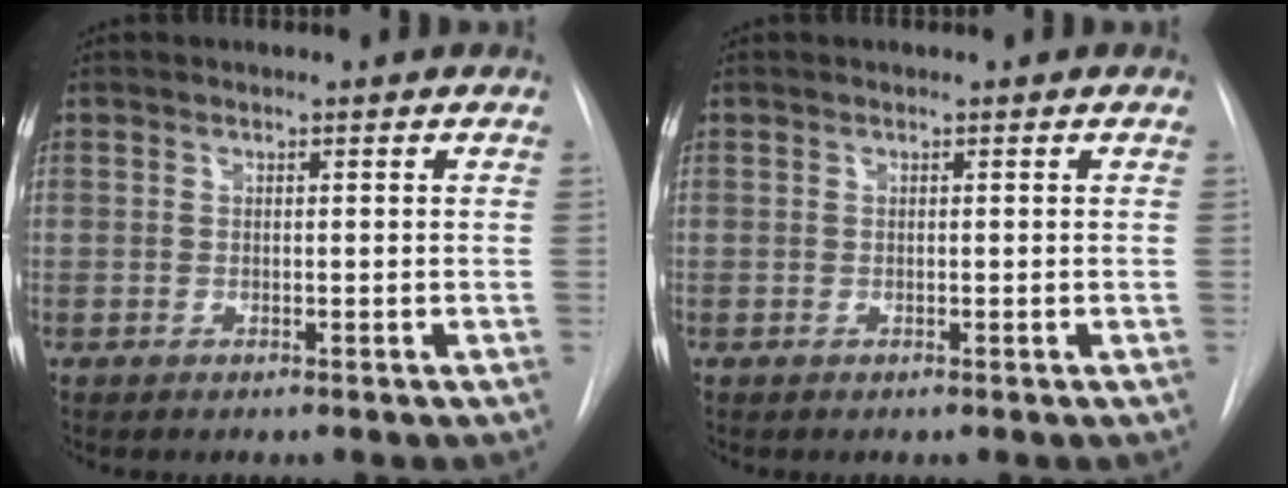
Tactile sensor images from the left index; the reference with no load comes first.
{"total": 0.0}